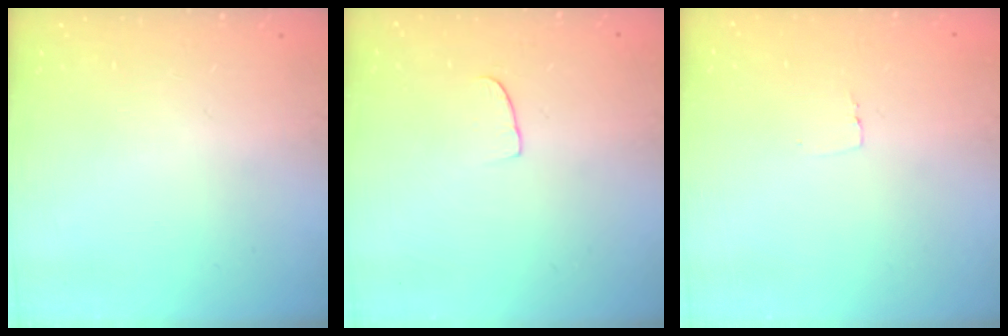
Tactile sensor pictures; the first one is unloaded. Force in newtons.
{"total": 5.2, "press": 5.2, "slide": 0.3}
{"total": 2.3, "press": 2.3, "slide": 0.1}